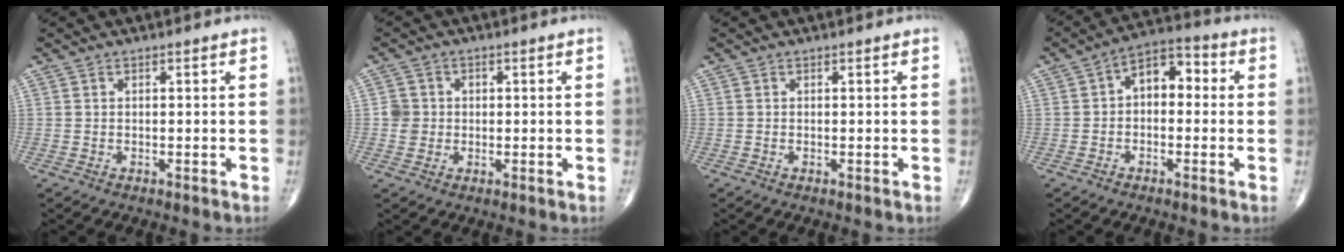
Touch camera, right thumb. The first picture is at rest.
{"total": 3.4, "force": [0.1, 3.4, 0.7], "torque": [0.012, 0.007, 0.000]}
{"total": 0.0}
{"total": 7.9, "force": [0.4, 5.0, 6.1], "torque": [-0.064, 0.031, -0.011]}